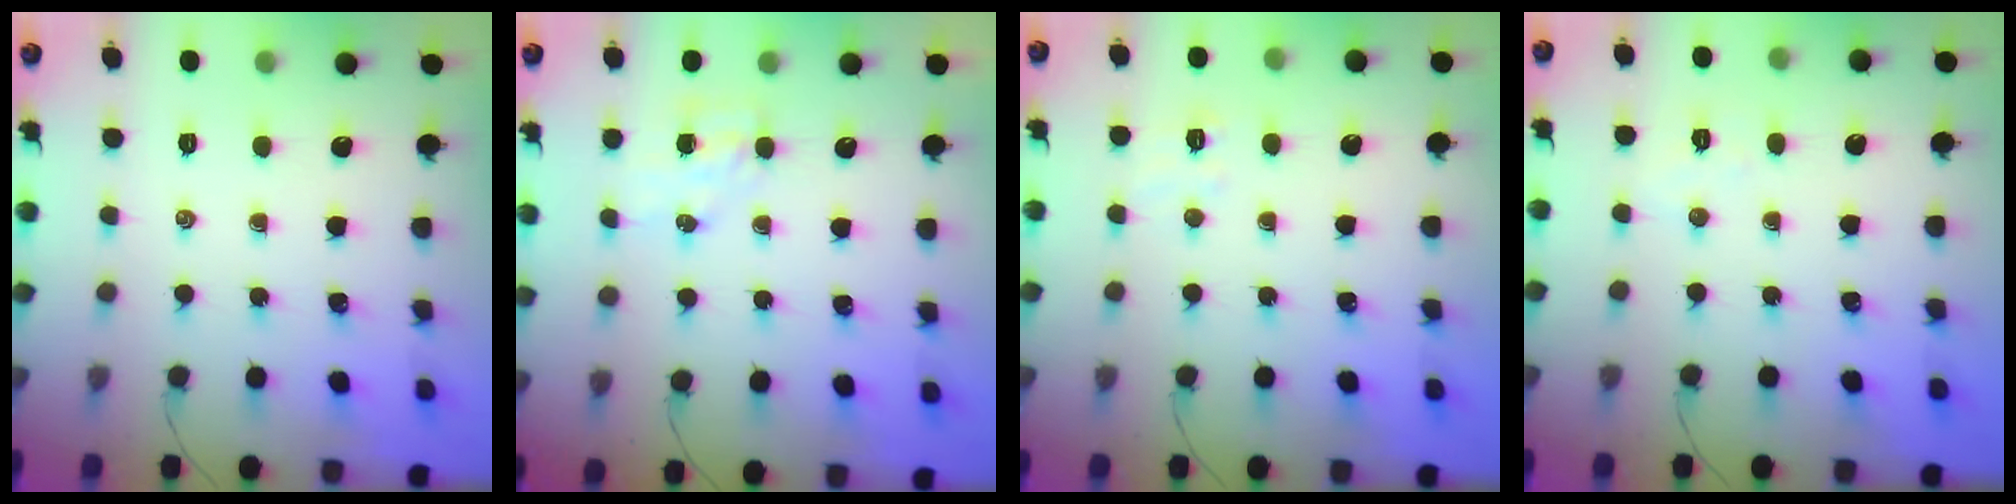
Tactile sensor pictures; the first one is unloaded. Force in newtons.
{"total": 4.3, "press": 4.3, "slide": 0.7}
{"total": 5.2, "press": 5.1, "slide": 0.9}
{"total": 3.9, "press": 3.8, "slide": 0.8}